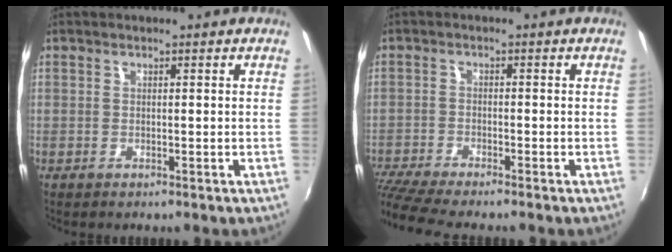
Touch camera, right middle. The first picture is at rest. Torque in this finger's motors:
{"motor_torque": [1.00, -1.13, 0.17, 0.12]}